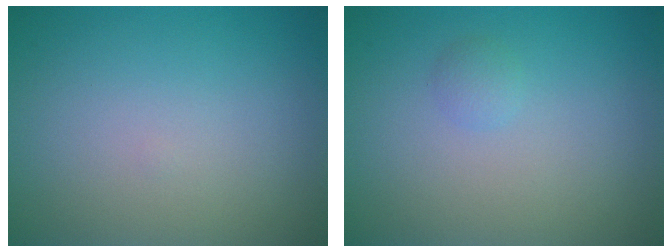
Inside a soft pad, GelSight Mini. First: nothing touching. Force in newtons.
{"total": 0.9, "press": 0.9, "slide": 0.0}